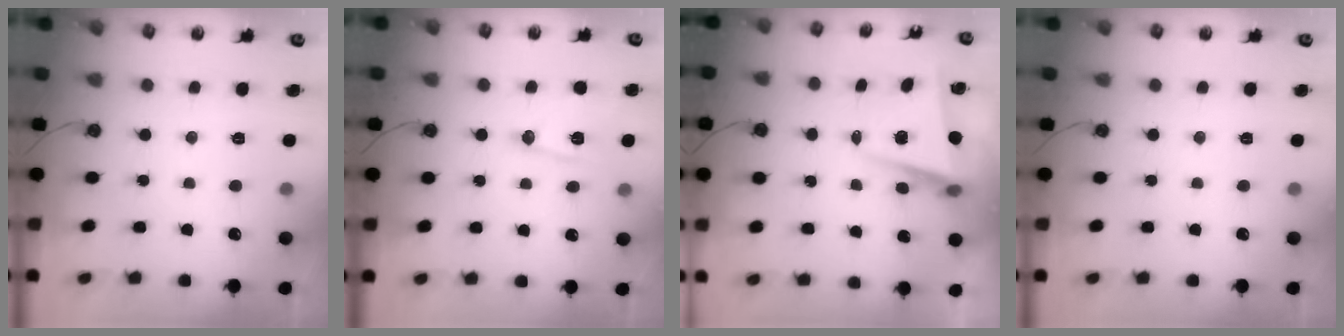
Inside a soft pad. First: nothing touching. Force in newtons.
{"total": 10.9, "press": 10.9, "slide": 0.7}
{"total": 5.5, "press": 5.5, "slide": 0.7}
{"total": 0.0}